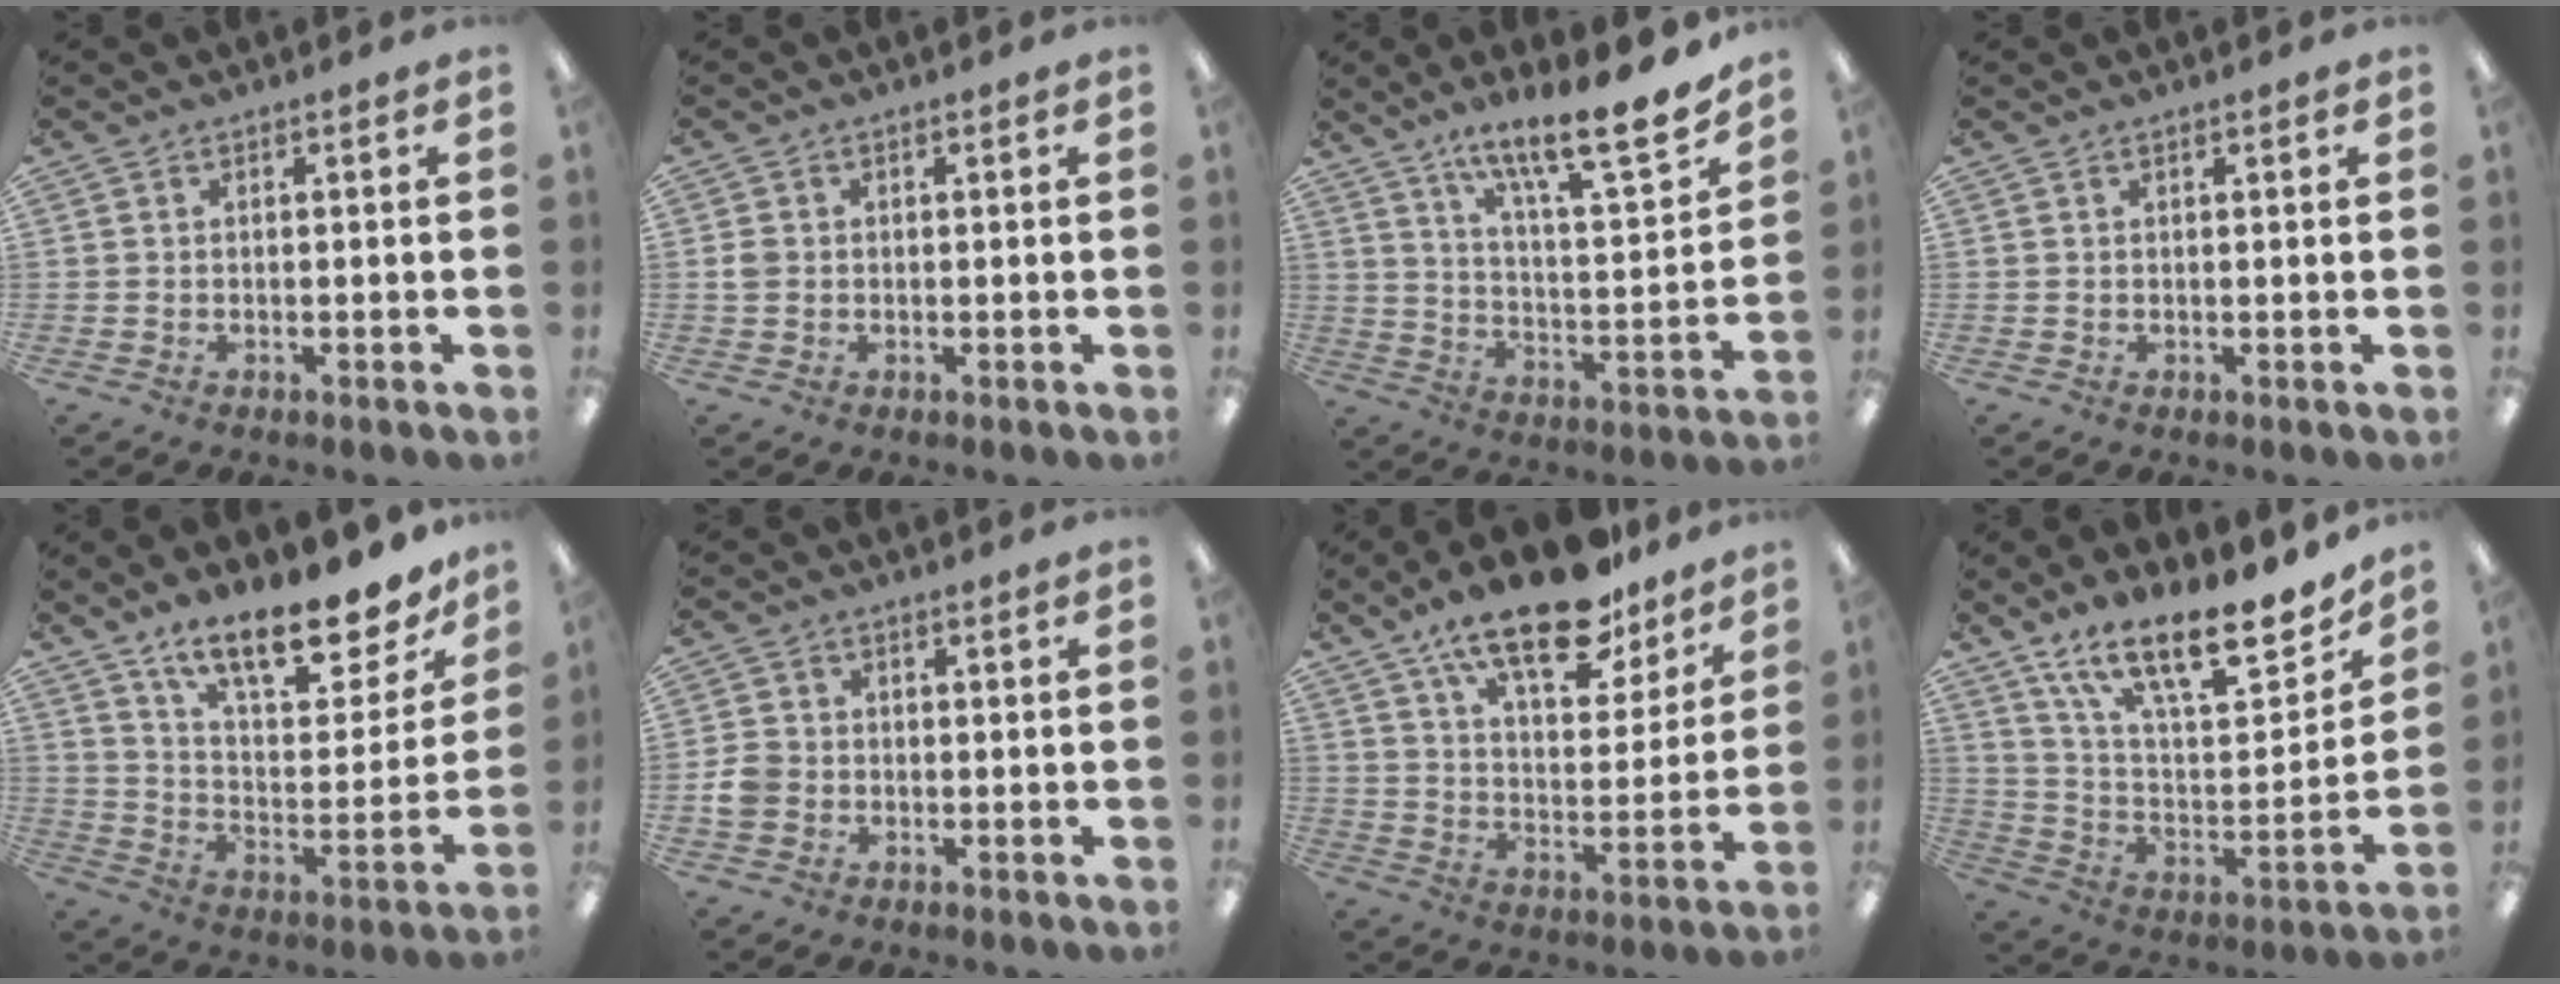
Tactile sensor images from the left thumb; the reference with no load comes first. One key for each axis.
{"total": 1.9, "fx": 0.1, "fy": 1.7, "fz": 0.9, "tx": -0.017, "ty": 0.005, "tz": 0.000}
{"total": 16.6, "fx": 13.4, "fy": 2.9, "fz": 9.4, "tx": -0.146, "ty": -0.097, "tz": 0.218}
{"total": 0.7, "fx": 0.5, "fy": 0.1, "fz": 0.5, "tx": -0.010, "ty": 0.002, "tz": 0.008}
{"total": 18.2, "fx": 13.6, "fy": 6.2, "fz": 10.2, "tx": -0.151, "ty": -0.097, "tz": 0.232}
{"total": 4.1, "fx": -0.9, "fy": 3.6, "fz": 1.6, "tx": -0.026, "ty": 0.010, "tz": -0.014}
{"total": 19.5, "fx": 14.0, "fy": 7.5, "fz": 11.2, "tx": -0.181, "ty": -0.078, "tz": 0.239}
{"total": 19.9, "fx": 14.9, "fy": 6.2, "fz": 11.5, "tx": -0.189, "ty": -0.103, "tz": 0.257}